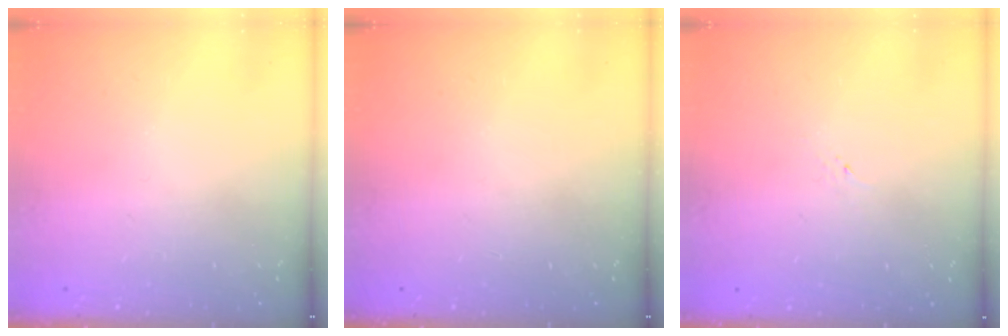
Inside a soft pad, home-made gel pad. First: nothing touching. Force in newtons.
{"total": 0.0}
{"total": 1.2, "press": 1.1, "slide": 0.2}